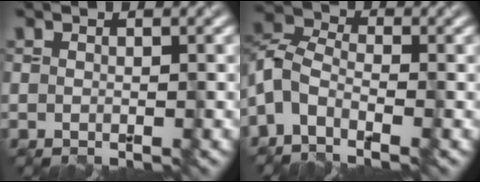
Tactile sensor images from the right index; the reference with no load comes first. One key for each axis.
{"total": 5.0, "fx": -3.0, "fy": 2.5, "fz": 3.1, "tx": -0.064, "ty": 0.006, "tz": -0.074}